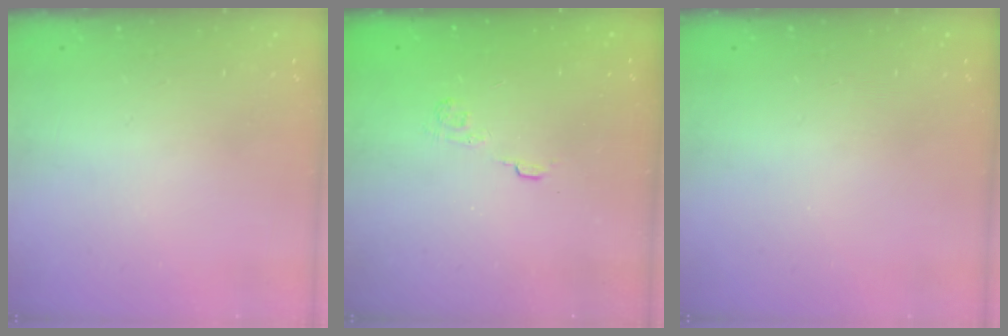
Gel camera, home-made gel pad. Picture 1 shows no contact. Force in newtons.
{"total": 2.9, "press": 2.5, "slide": 1.4}
{"total": 0.0}